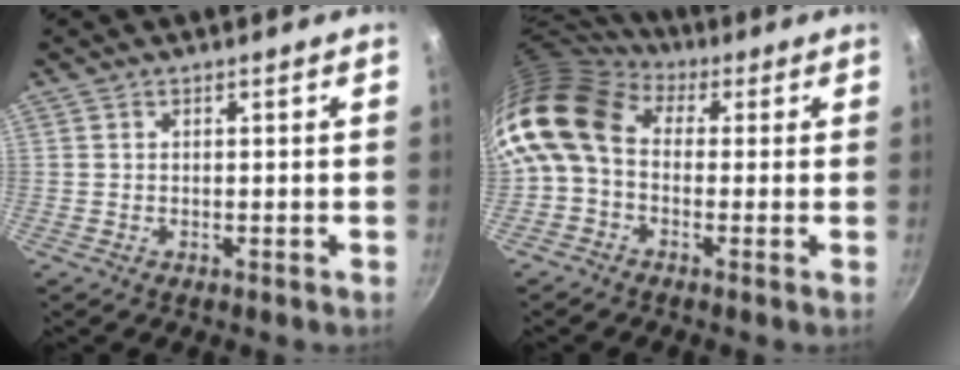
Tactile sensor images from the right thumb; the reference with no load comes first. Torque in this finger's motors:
{"motor_torque": [-0.37, 1.92, 1.93, -0.66, 0.48]}